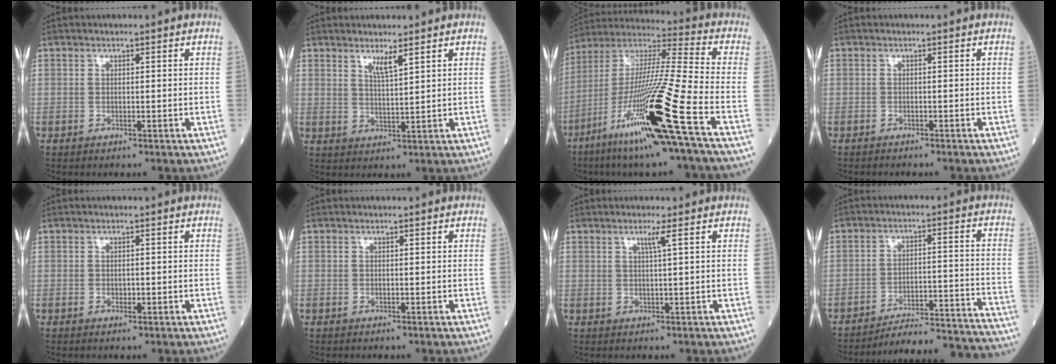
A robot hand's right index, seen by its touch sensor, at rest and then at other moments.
{"total": 3.0, "force": [2.1, 0.0, 2.1], "torque": [-0.043, -0.011, 0.041]}
{"total": 22.4, "force": [-10.4, -1.2, 19.8], "torque": [-0.393, -0.049, -0.201]}
{"total": 1.6, "force": [-1.6, 0.1, 0.5], "torque": [-0.009, -0.001, -0.019]}
{"total": 0.9, "force": [-0.2, 0.5, 0.6], "torque": [-0.009, 0.001, -0.001]}
{"total": 0.0}
{"total": 1.8, "force": [0.8, -0.6, 1.5], "torque": [-0.033, -0.005, 0.017]}
{"total": 19.5, "force": [-19.1, -0.1, 3.5], "torque": [-0.025, 0.009, -0.251]}